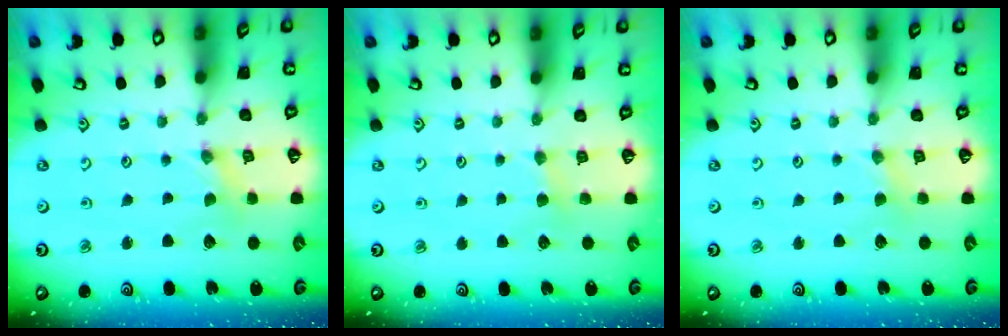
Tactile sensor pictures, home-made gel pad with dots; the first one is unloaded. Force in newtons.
{"total": 3.1, "press": 3.0, "slide": 0.6}
{"total": 1.7, "press": 1.7, "slide": 0.2}